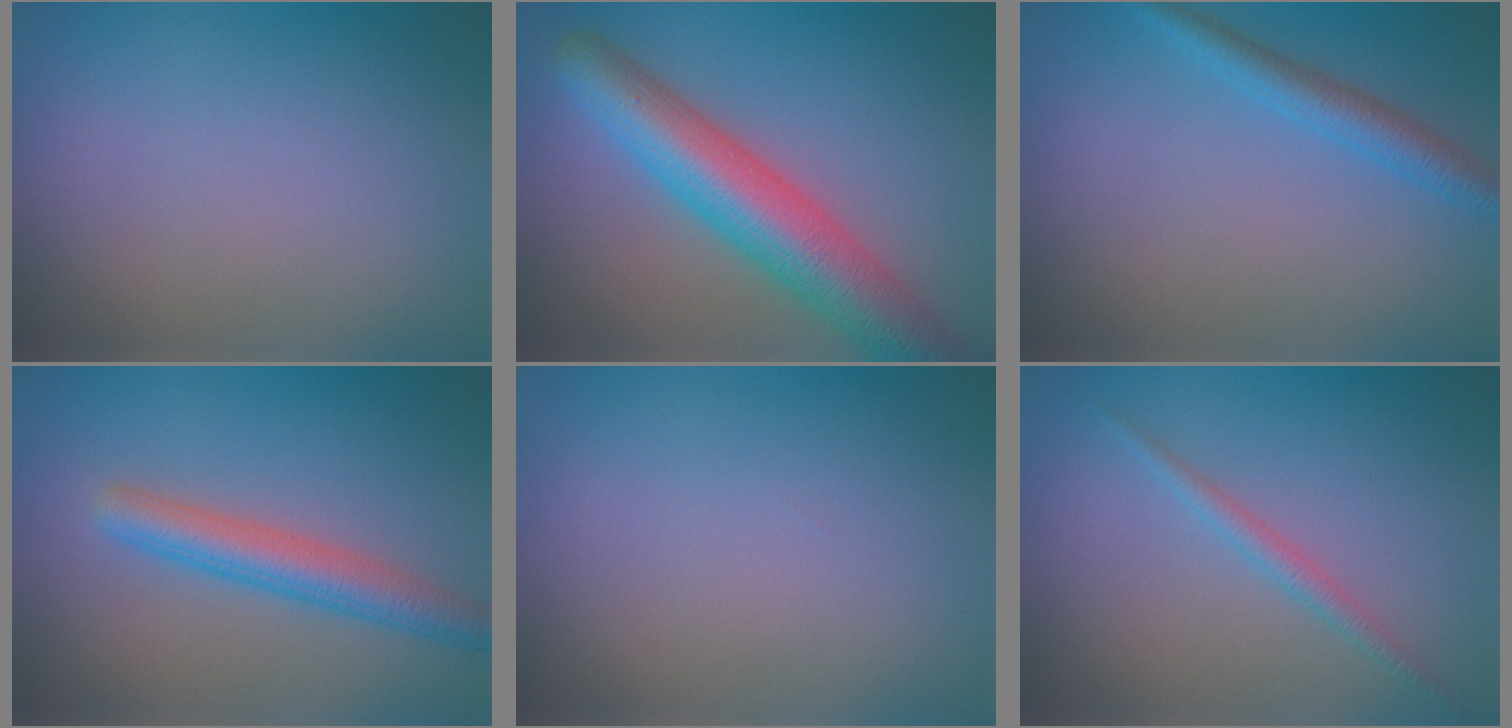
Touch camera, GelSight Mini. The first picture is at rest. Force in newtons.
{"total": 8.8, "press": 8.8, "slide": 0.3}
{"total": 2.8, "press": 2.7, "slide": 0.2}
{"total": 4.1, "press": 4.1, "slide": 0.1}
{"total": 0.0}
{"total": 1.6, "press": 1.6, "slide": 0.1}